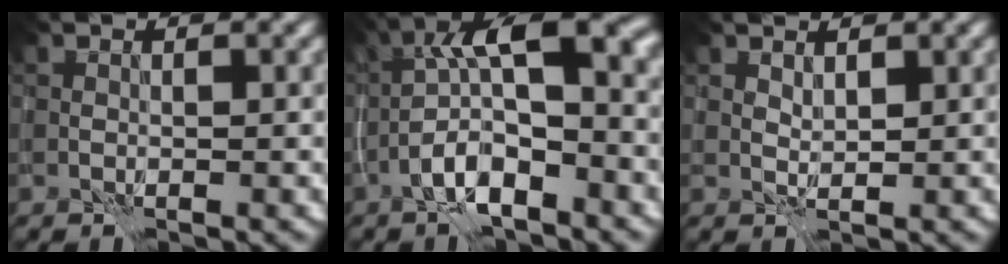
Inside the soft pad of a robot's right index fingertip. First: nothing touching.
{"total": 8.6, "force": [-1.5, 3.2, 7.9], "torque": [-0.135, 0.023, -0.035]}
{"total": 1.2, "force": [1.1, 0.5, 0.1], "torque": [-0.007, -0.002, 0.023]}